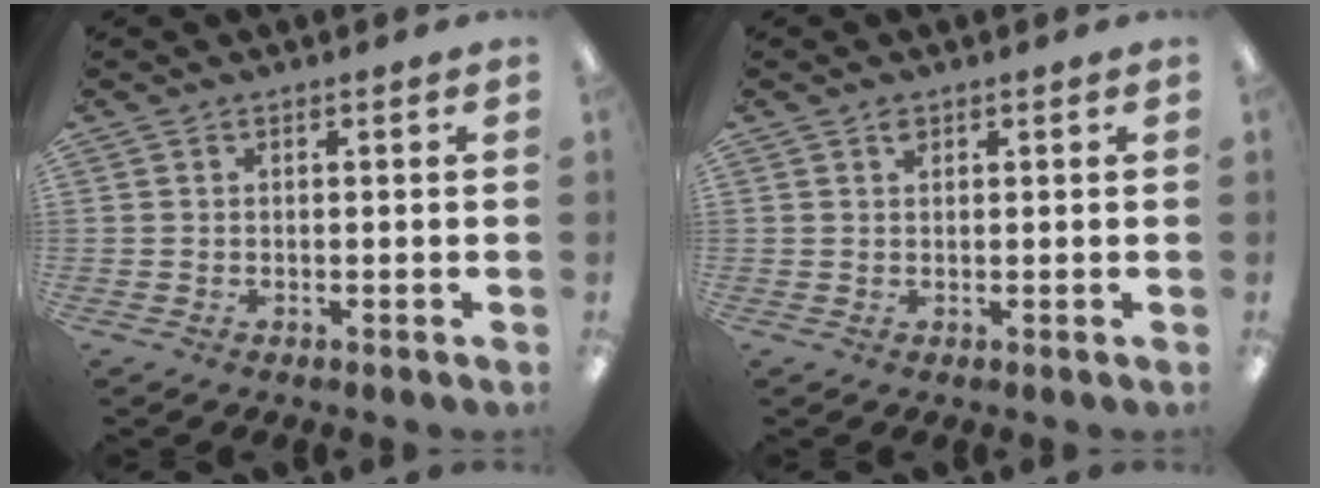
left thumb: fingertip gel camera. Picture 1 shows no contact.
{"total": 1.1, "force": [0.7, 0.6, 0.5], "torque": [-0.005, -0.003, 0.012]}